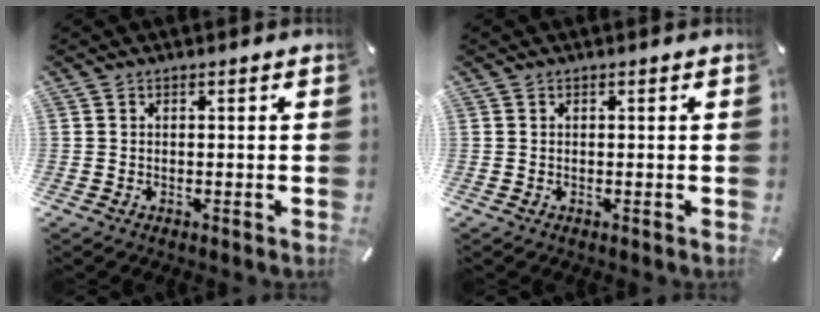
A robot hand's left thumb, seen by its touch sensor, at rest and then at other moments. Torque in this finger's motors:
{"motor_torque": [-0.36, -0.25, 0.04, 0.11, -0.01]}